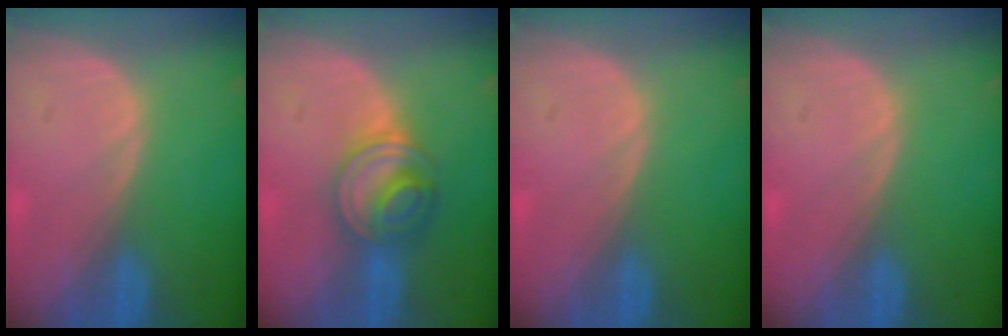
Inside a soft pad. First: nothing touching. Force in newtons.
{"total": 6.0, "press": 6.0, "slide": 0.5}
{"total": 0.0}
{"total": 0.0}